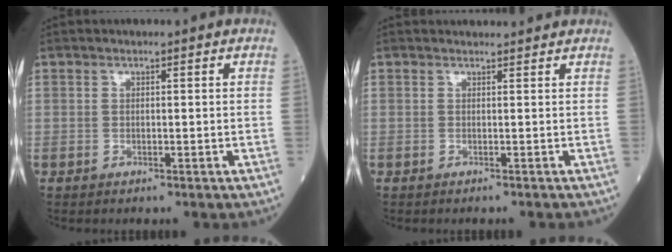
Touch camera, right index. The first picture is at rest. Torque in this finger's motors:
{"motor_torque": [0.02, 0.06, -0.15, -0.10]}